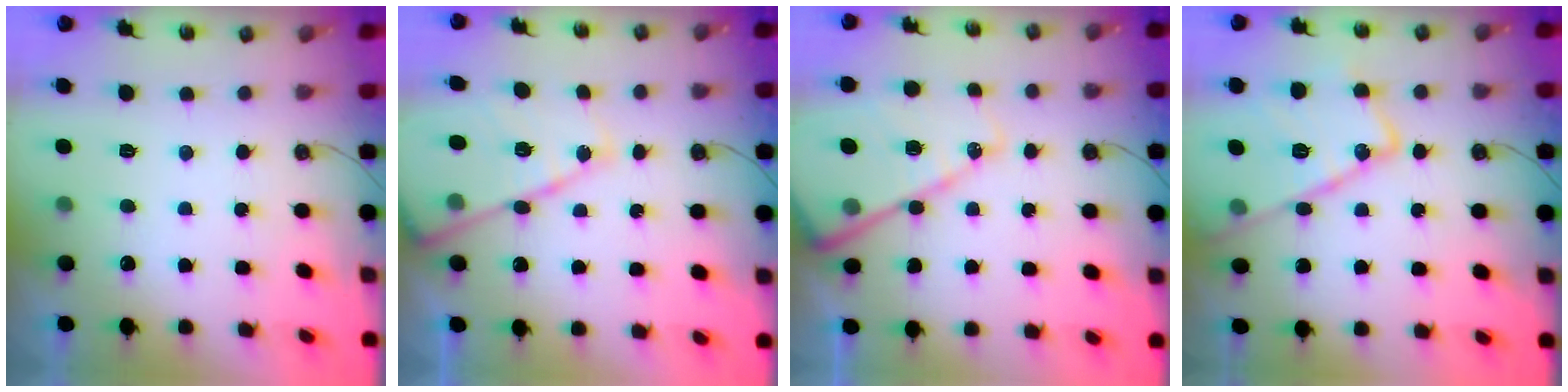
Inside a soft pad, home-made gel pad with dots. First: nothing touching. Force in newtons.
{"total": 18.0, "press": 17.9, "slide": 1.9}
{"total": 16.5, "press": 16.4, "slide": 1.7}
{"total": 18.9, "press": 18.9, "slide": 0.9}